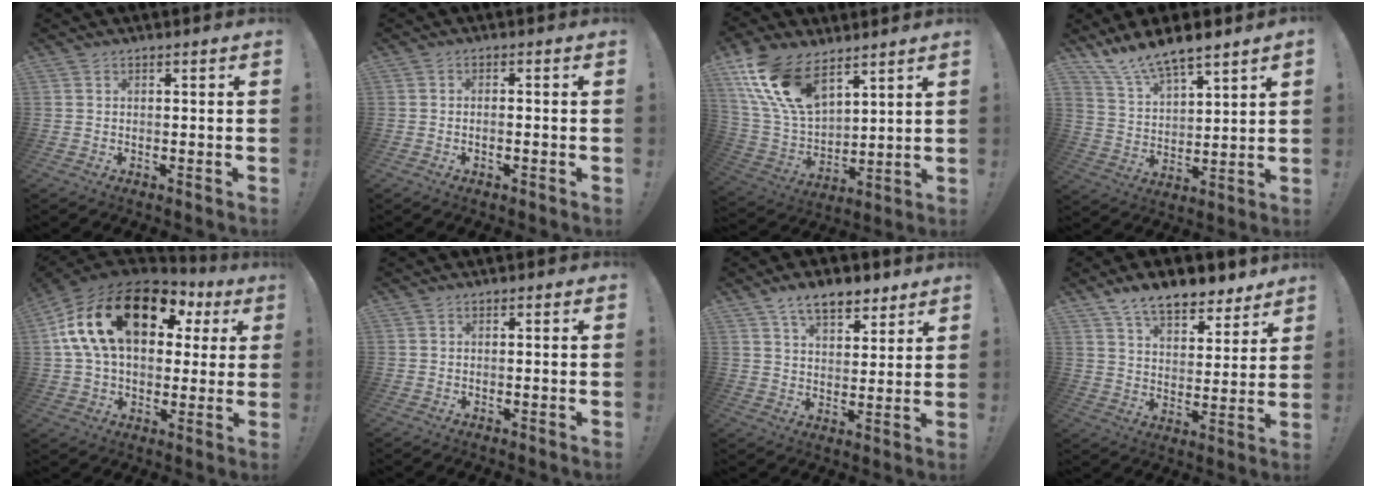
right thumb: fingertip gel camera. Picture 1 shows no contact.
{"total": 1.5, "force": [-1.1, 0.1, 1.1], "torque": [-0.024, 0.005, -0.018]}
{"total": 18.0, "force": [11.1, 9.3, 10.7], "torque": [-0.233, -0.068, 0.208]}
{"total": 10.4, "force": [9.6, 2.1, 3.4], "torque": [-0.085, -0.069, 0.179]}
{"total": 23.5, "force": [8.8, 13.8, 16.9], "torque": [-0.296, -0.027, 0.160]}
{"total": 0.6, "force": [0.0, 0.6, 0.0], "torque": [0.007, 0.000, -0.002]}
{"total": 9.9, "force": [6.8, 4.9, 5.3], "torque": [-0.079, -0.030, 0.125]}
{"total": 11.5, "force": [9.0, 4.9, 5.2], "torque": [-0.092, -0.056, 0.166]}